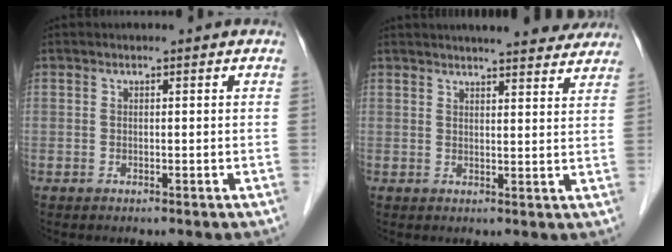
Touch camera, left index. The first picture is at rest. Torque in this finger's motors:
{"motor_torque": [0.22, -0.45, 0.64, 0.10]}